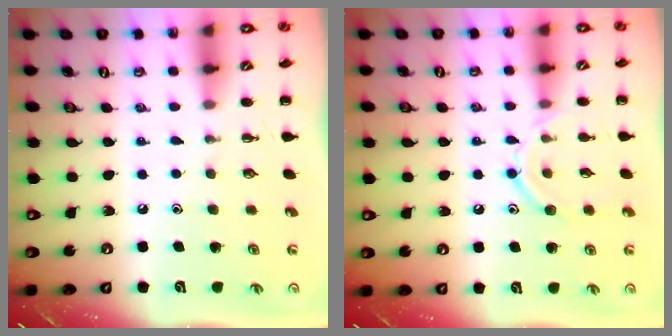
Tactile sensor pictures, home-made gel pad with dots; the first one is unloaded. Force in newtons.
{"total": 10.2, "press": 10.2, "slide": 1.0}